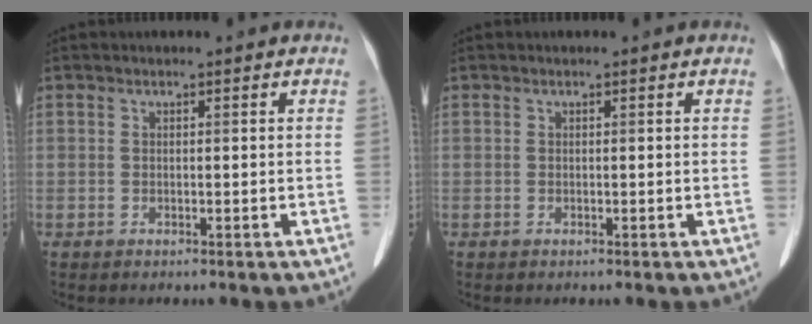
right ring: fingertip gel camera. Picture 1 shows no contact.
{"total": 0.0}